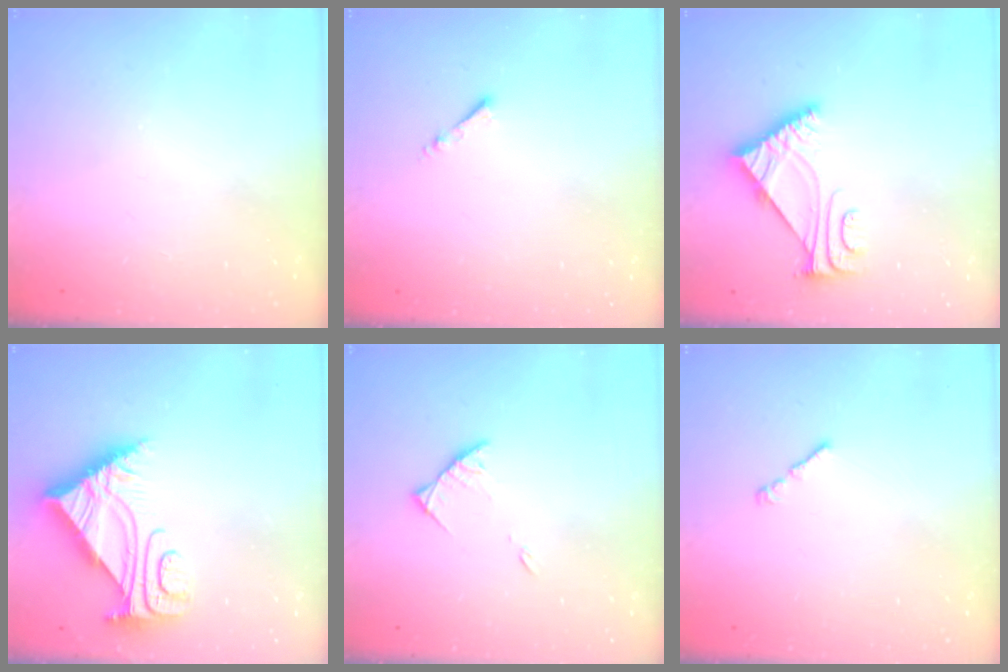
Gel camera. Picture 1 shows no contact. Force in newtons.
{"total": 1.3, "press": 1.2, "slide": 0.3}
{"total": 6.6, "press": 6.6, "slide": 1.0}
{"total": 10.8, "press": 10.7, "slide": 0.9}
{"total": 4.2, "press": 4.1, "slide": 0.6}
{"total": 1.1, "press": 0.9, "slide": 0.5}